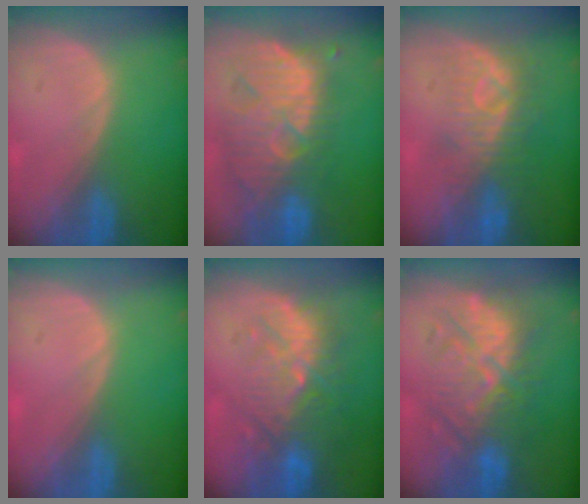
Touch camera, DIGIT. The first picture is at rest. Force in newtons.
{"total": 12.4, "press": 11.1, "slide": 5.5}
{"total": 8.2, "press": 7.8, "slide": 2.5}
{"total": 0.0}
{"total": 10.8, "press": 9.8, "slide": 4.5}
{"total": 10.2, "press": 10.2, "slide": 0.3}